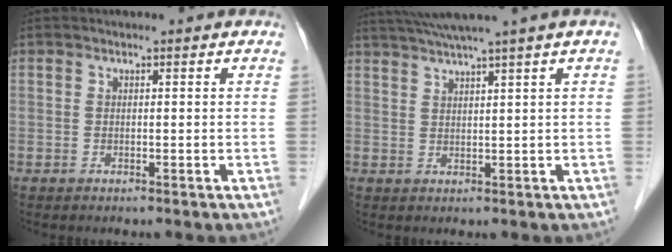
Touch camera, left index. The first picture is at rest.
{"total": 6.4, "force": [4.9, -1.8, 3.6], "torque": [-0.057, 0.020, 0.083]}